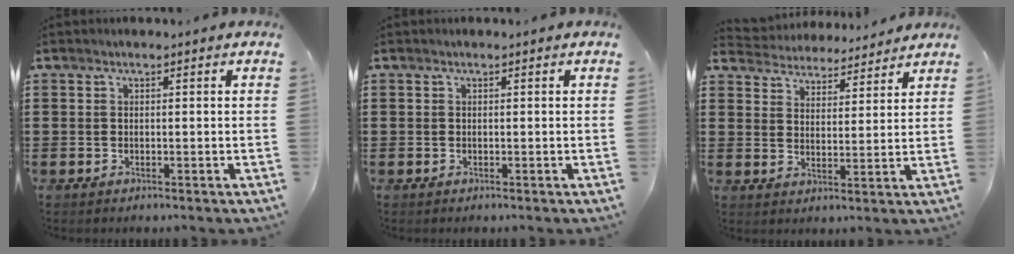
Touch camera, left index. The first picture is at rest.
{"total": 0.0}
{"total": 4.3, "force": [4.2, 0.4, -0.3], "torque": [-0.018, -0.028, 0.072]}